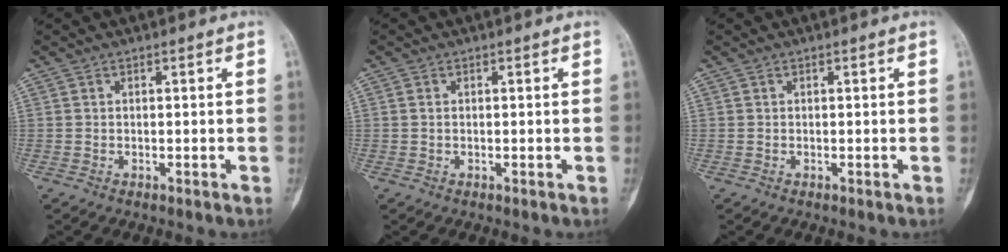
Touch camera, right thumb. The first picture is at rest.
{"total": 0.6, "force": [0.1, 0.4, 0.5], "torque": [-0.009, 0.001, 0.001]}
{"total": 0.0}